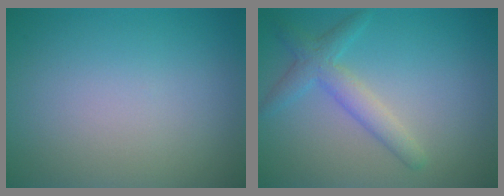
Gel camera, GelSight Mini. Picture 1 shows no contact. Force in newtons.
{"total": 1.9, "press": 1.9, "slide": 0.2}